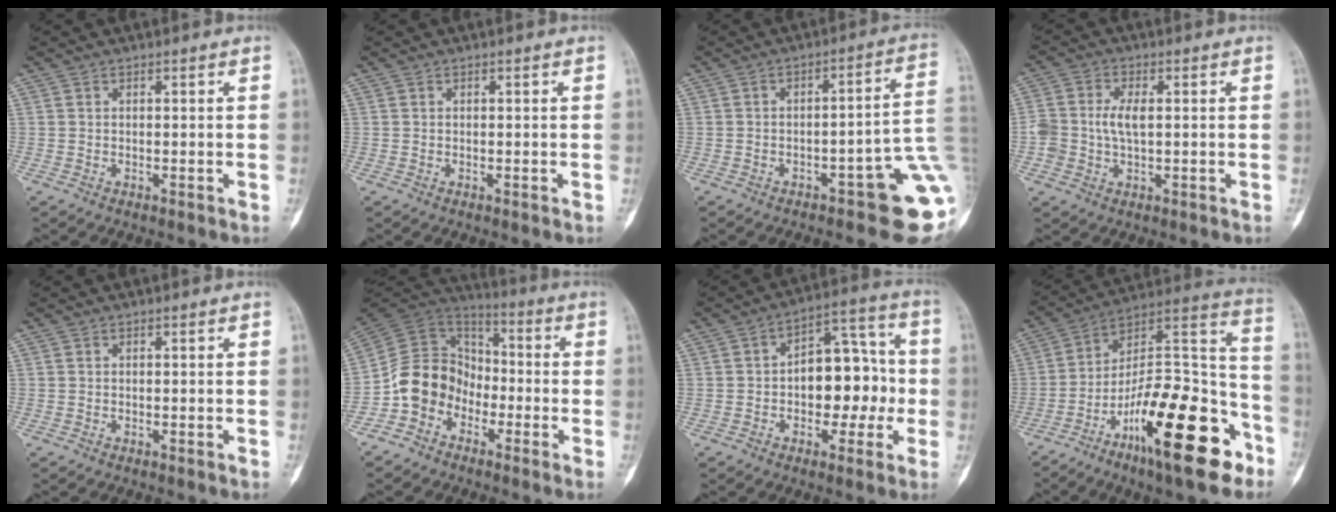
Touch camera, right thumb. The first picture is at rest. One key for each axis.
{"total": 0.0}
{"total": 14.1, "fx": -4.9, "fy": 4.4, "fz": 12.5, "tx": -0.097, "ty": 0.043, "tz": -0.052}
{"total": 6.0, "fx": 0.0, "fy": 3.4, "fz": 4.9, "tx": -0.114, "ty": 0.015, "tz": 0.002}
{"total": 0.0}
{"total": 12.2, "fx": -5.1, "fy": 10.0, "fz": 4.8, "tx": -0.065, "ty": 0.072, "tz": -0.106}
{"total": 13.2, "fx": -1.3, "fy": 8.1, "fz": 10.3, "tx": -0.106, "ty": 0.049, "tz": -0.022}
{"total": 26.3, "fx": -13.5, "fy": 8.3, "fz": 21.0, "tx": -0.300, "ty": 0.089, "tz": -0.217}